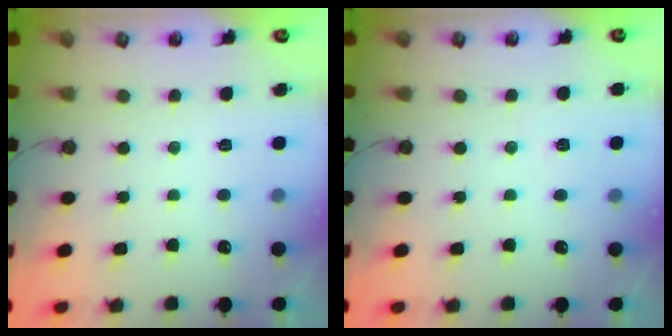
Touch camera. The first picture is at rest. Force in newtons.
{"total": 1.4, "press": 1.4, "slide": 0.5}